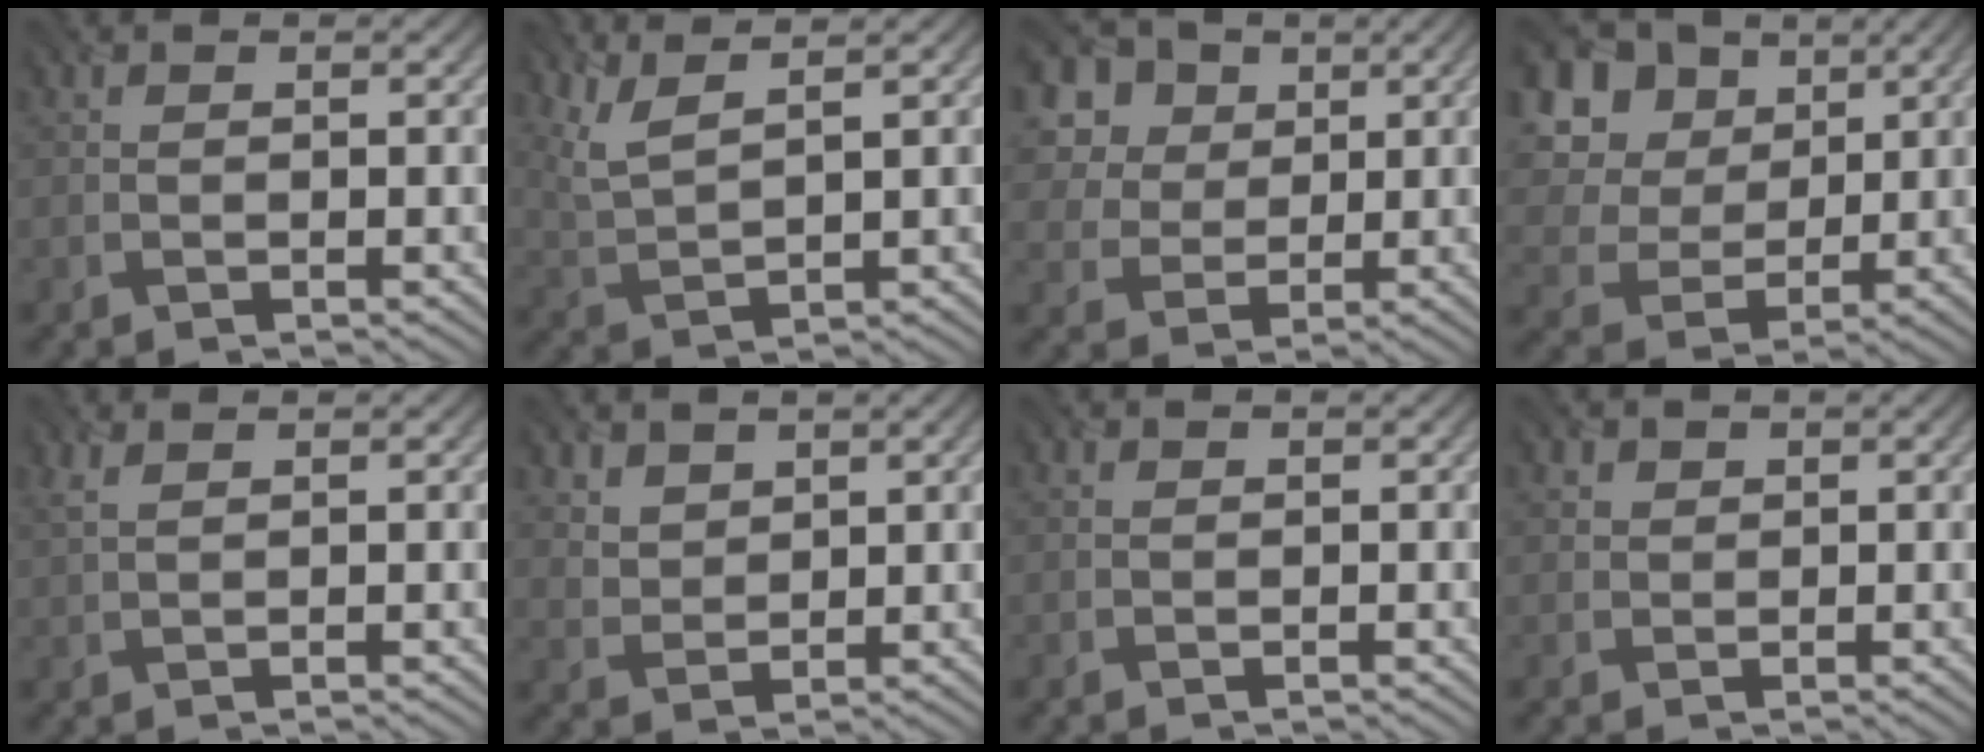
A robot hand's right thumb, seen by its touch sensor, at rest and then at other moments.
{"total": 4.9, "force": [3.4, 1.0, 3.3], "torque": [-0.084, 0.004, 0.078]}
{"total": 9.7, "force": [4.6, 7.4, 4.2], "torque": [-0.144, 0.019, 0.088]}
{"total": 14.5, "force": [6.3, 11.1, 6.9], "torque": [-0.218, 0.034, 0.147]}
{"total": 1.7, "force": [1.1, 0.1, 1.3], "torque": [-0.034, 0.008, 0.020]}
{"total": 3.4, "force": [2.3, 2.2, 1.2], "torque": [-0.042, -0.012, 0.059]}
{"total": 0.0}
{"total": 1.5, "force": [0.6, 1.4, 0.3], "torque": [-0.010, -0.006, 0.013]}